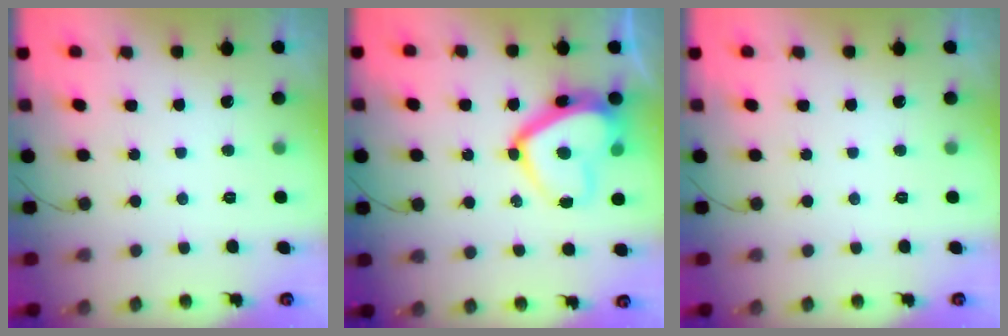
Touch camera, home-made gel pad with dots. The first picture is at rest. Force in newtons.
{"total": 14.1, "press": 14.1, "slide": 0.8}
{"total": 0.0}